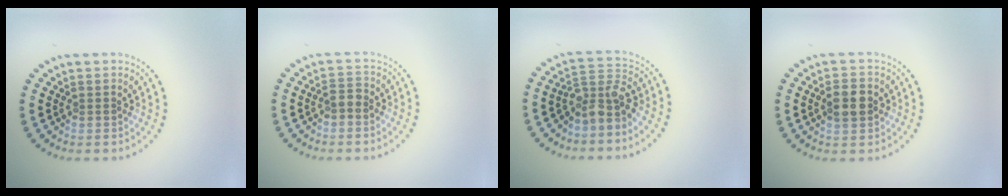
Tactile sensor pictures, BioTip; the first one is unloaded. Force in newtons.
{"total": 1.2, "press": 1.1, "slide": 0.4}
{"total": 3.5, "press": 2.9, "slide": 2.1}
{"total": 3.3, "press": 3.3, "slide": 0.1}